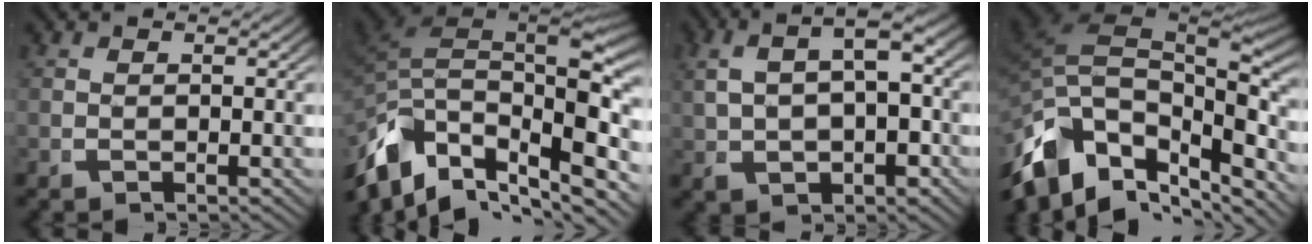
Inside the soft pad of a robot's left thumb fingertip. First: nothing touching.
{"total": 17.0, "force": [-2.0, 9.8, 13.7], "torque": [-0.273, -0.039, -0.009]}
{"total": 7.9, "force": [1.4, 4.7, 6.2], "torque": [-0.096, 0.012, 0.030]}
{"total": 17.9, "force": [-2.1, 11.6, 13.5], "torque": [-0.271, -0.044, -0.014]}